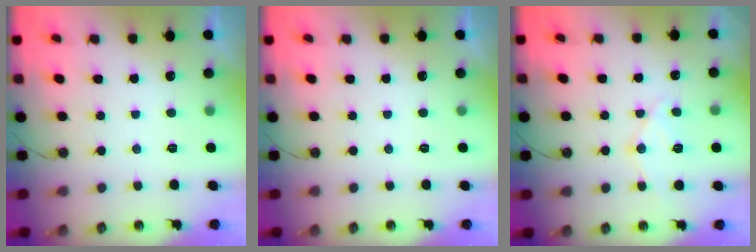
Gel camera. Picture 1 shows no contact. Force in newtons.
{"total": 0.0}
{"total": 12.2, "press": 12.1, "slide": 1.1}